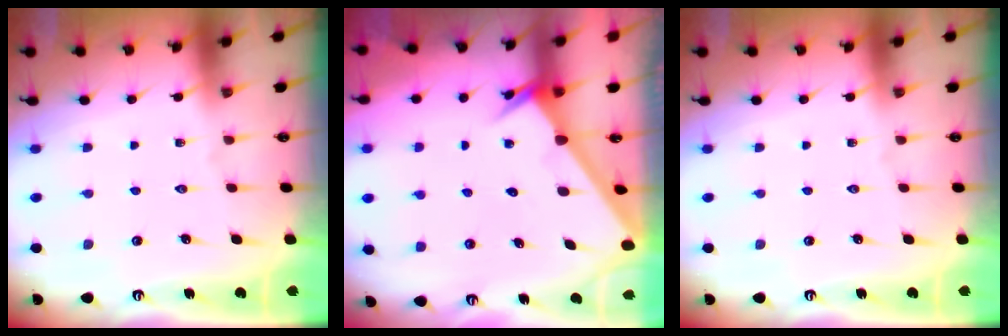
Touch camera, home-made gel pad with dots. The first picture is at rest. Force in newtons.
{"total": 2.5, "press": 2.5, "slide": 0.3}
{"total": 0.0}